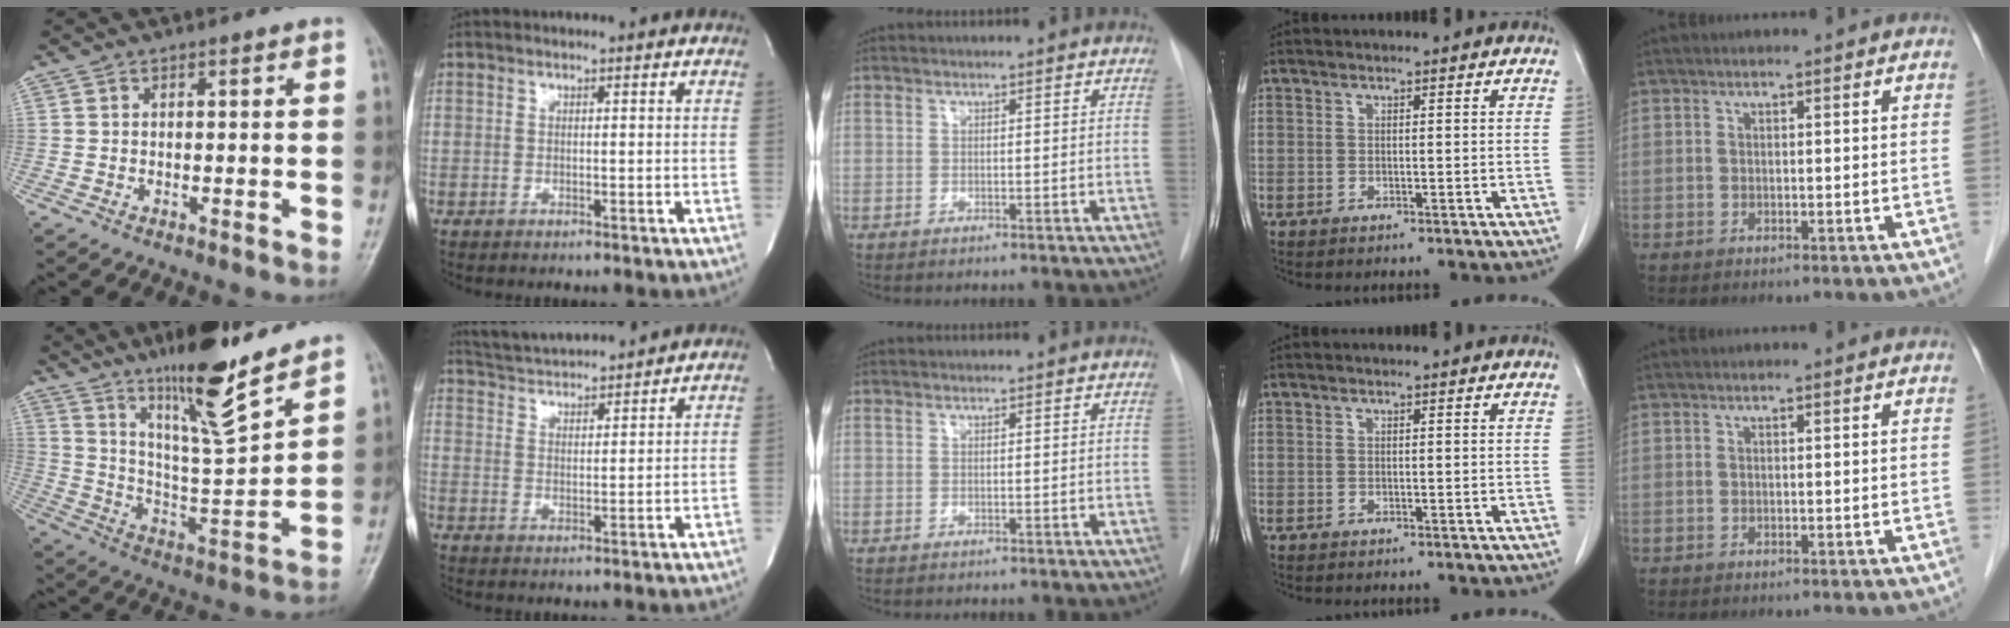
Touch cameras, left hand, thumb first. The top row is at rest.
{"thumb": {"total": 17.3, "force": [12.8, 2.1, 11.4], "torque": [-0.175, -0.081, 0.224]}, "index": {"total": 9.8, "force": [9.4, 0.2, 2.5], "torque": [-0.057, 0.021, 0.160]}}